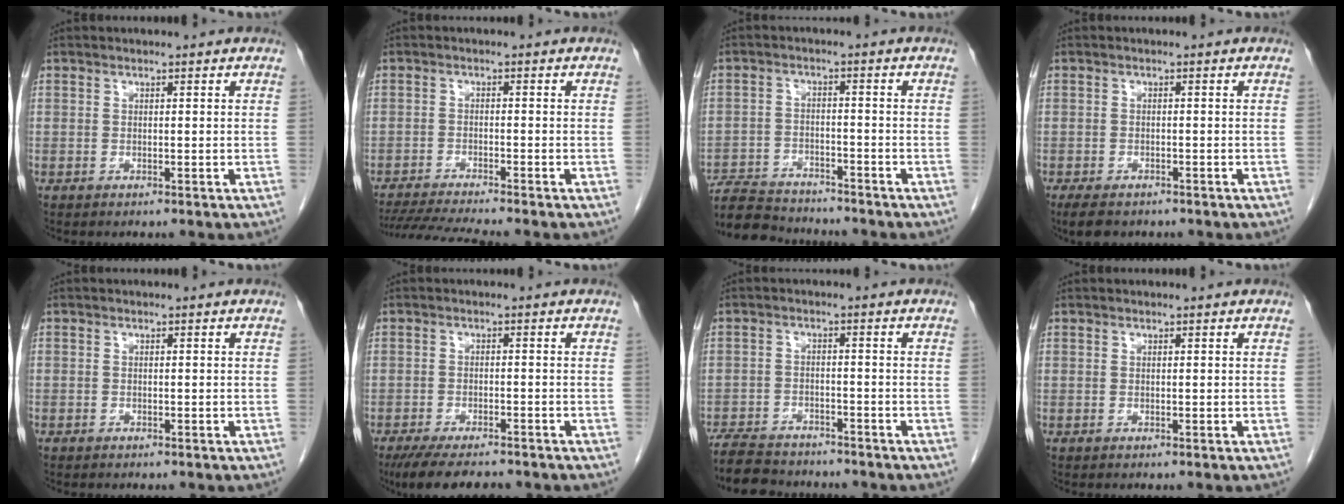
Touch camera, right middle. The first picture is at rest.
{"total": 7.8, "force": [-7.1, -1.2, 3.0], "torque": [-0.048, -0.019, -0.121]}
{"total": 9.8, "force": [-9.3, 2.0, 2.2], "torque": [-0.037, 0.002, -0.151]}
{"total": 4.5, "force": [-3.4, 1.9, 2.1], "torque": [-0.034, -0.009, -0.047]}
{"total": 0.5, "force": [-0.4, 0.4, 0.0], "torque": [-0.005, 0.003, -0.007]}
{"total": 9.1, "force": [-7.8, 2.0, 4.3], "torque": [-0.065, -0.015, -0.119]}
{"total": 9.8, "force": [-8.9, 2.9, 3.0], "torque": [-0.052, -0.002, -0.135]}
{"total": 0.0}